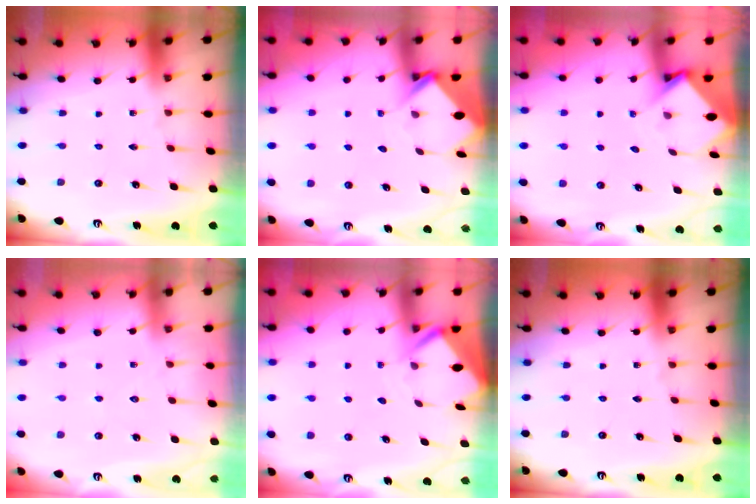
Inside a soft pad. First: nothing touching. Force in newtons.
{"total": 3.9, "press": 3.9, "slide": 0.4}
{"total": 3.4, "press": 3.3, "slide": 0.3}
{"total": 3.7, "press": 3.6, "slide": 0.5}
{"total": 3.2, "press": 3.2, "slide": 0.3}
{"total": 0.0}